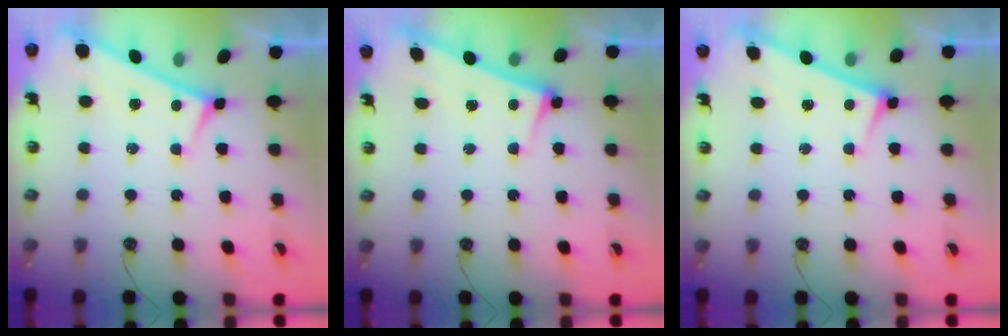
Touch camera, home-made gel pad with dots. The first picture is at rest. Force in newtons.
{"total": 2.9, "press": 2.9, "slide": 0.4}
{"total": 3.0, "press": 3.0, "slide": 0.1}